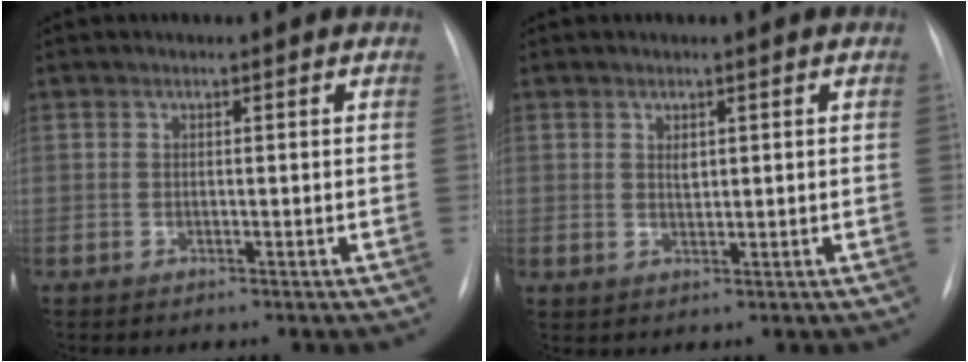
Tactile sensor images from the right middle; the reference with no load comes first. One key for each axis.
{"total": 1.3, "fx": 0.7, "fy": 0.6, "fz": 0.8, "tx": -0.015, "ty": 0.001, "tz": 0.017}